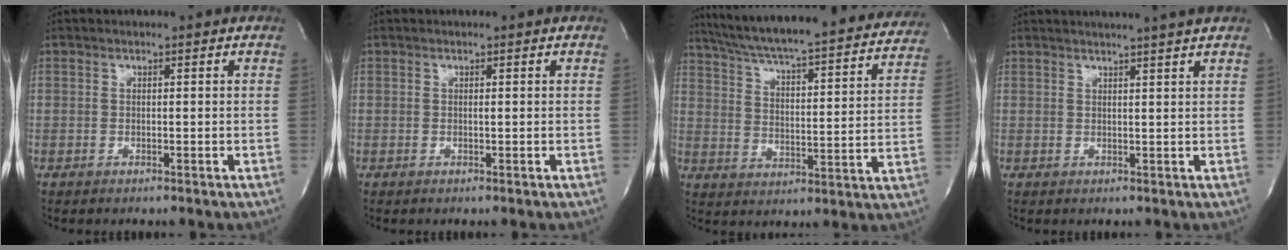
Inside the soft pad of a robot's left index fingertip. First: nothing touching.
{"total": 0.0}
{"total": 31.5, "force": [28.2, 4.1, 13.3], "torque": [-0.220, -0.049, 0.362]}
{"total": 7.0, "force": [6.3, -1.3, 2.9], "torque": [-0.038, 0.009, 0.070]}